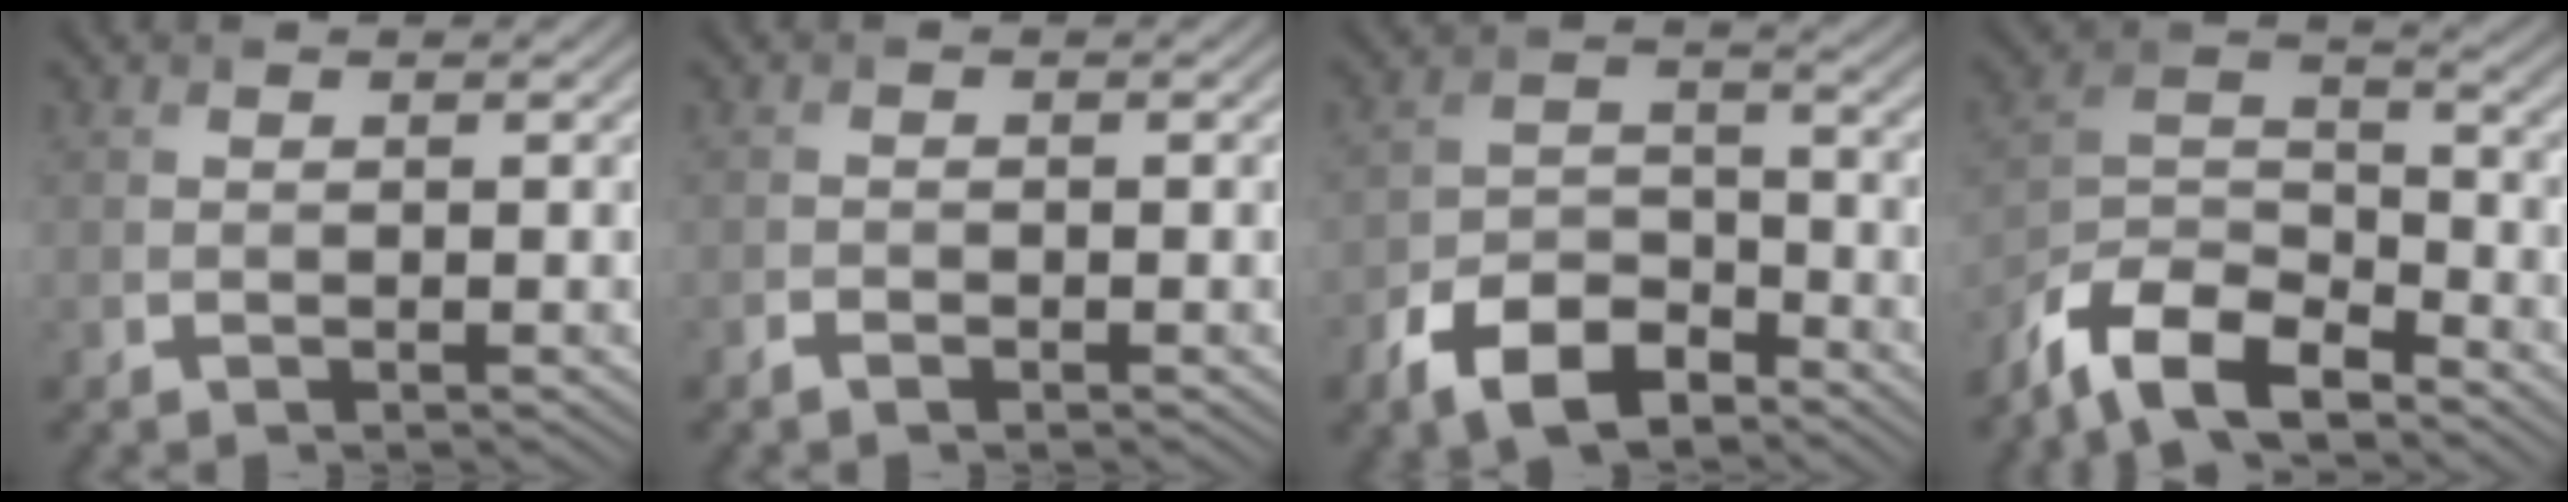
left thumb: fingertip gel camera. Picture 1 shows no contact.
{"total": 1.0, "force": [-0.7, 0.5, 0.5], "torque": [-0.009, -0.002, -0.013]}
{"total": 8.6, "force": [-5.8, 4.5, 4.5], "torque": [-0.082, -0.008, -0.117]}
{"total": 10.4, "force": [-8.0, 3.8, 5.4], "torque": [-0.108, -0.003, -0.170]}